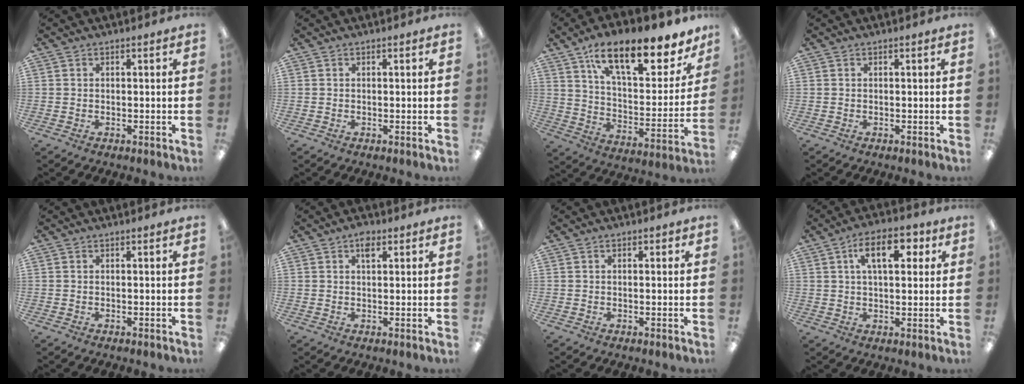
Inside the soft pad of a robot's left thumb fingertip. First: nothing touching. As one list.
[{"total": 0.0}, {"total": 20.3, "force": [13.3, 7.7, 13.2], "torque": [-0.198, -0.082, 0.223]}, {"total": 0.0}, {"total": 0.0}, {"total": 3.0, "force": [1.4, 1.6, 2.2], "torque": [-0.031, -0.001, 0.021]}, {"total": 1.1, "force": [0.3, 0.6, 0.9], "torque": [-0.008, 0.002, 0.003]}, {"total": 10.4, "force": [4.0, 5.2, 8.0], "torque": [-0.114, -0.005, 0.063]}]